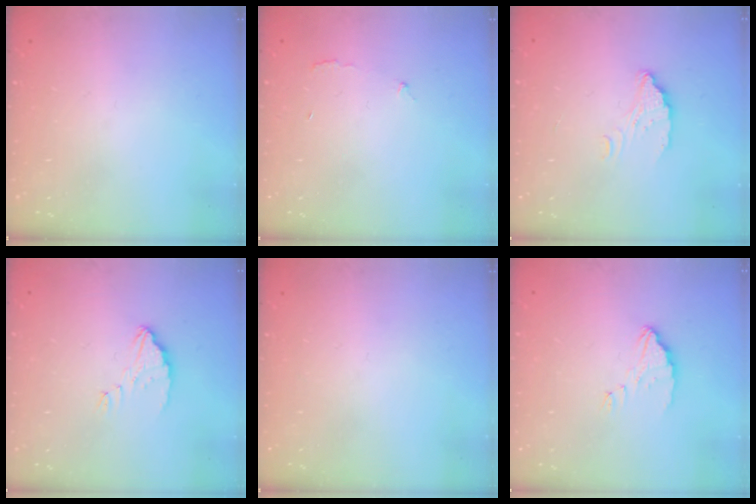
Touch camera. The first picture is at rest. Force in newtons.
{"total": 4.0, "press": 4.0, "slide": 0.3}
{"total": 4.0, "press": 4.0, "slide": 0.1}
{"total": 3.1, "press": 3.0, "slide": 0.2}
{"total": 0.0}
{"total": 3.2, "press": 3.2, "slide": 0.1}